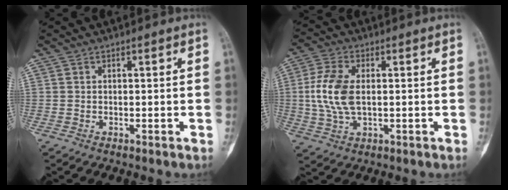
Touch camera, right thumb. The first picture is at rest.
{"total": 9.9, "force": [0.5, 5.5, 8.2], "torque": [-0.186, 0.003, 0.012]}